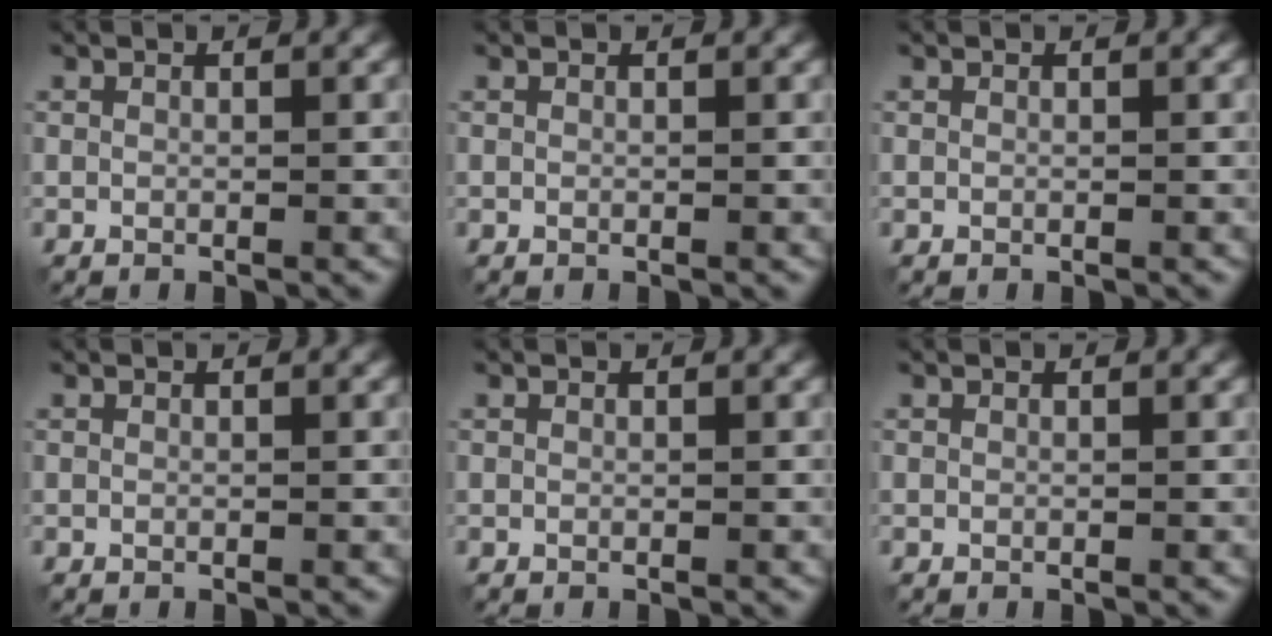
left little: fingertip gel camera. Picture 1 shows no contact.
{"total": 0.0}
{"total": 0.0}
{"total": 0.0}
{"total": 0.0}
{"total": 0.0}